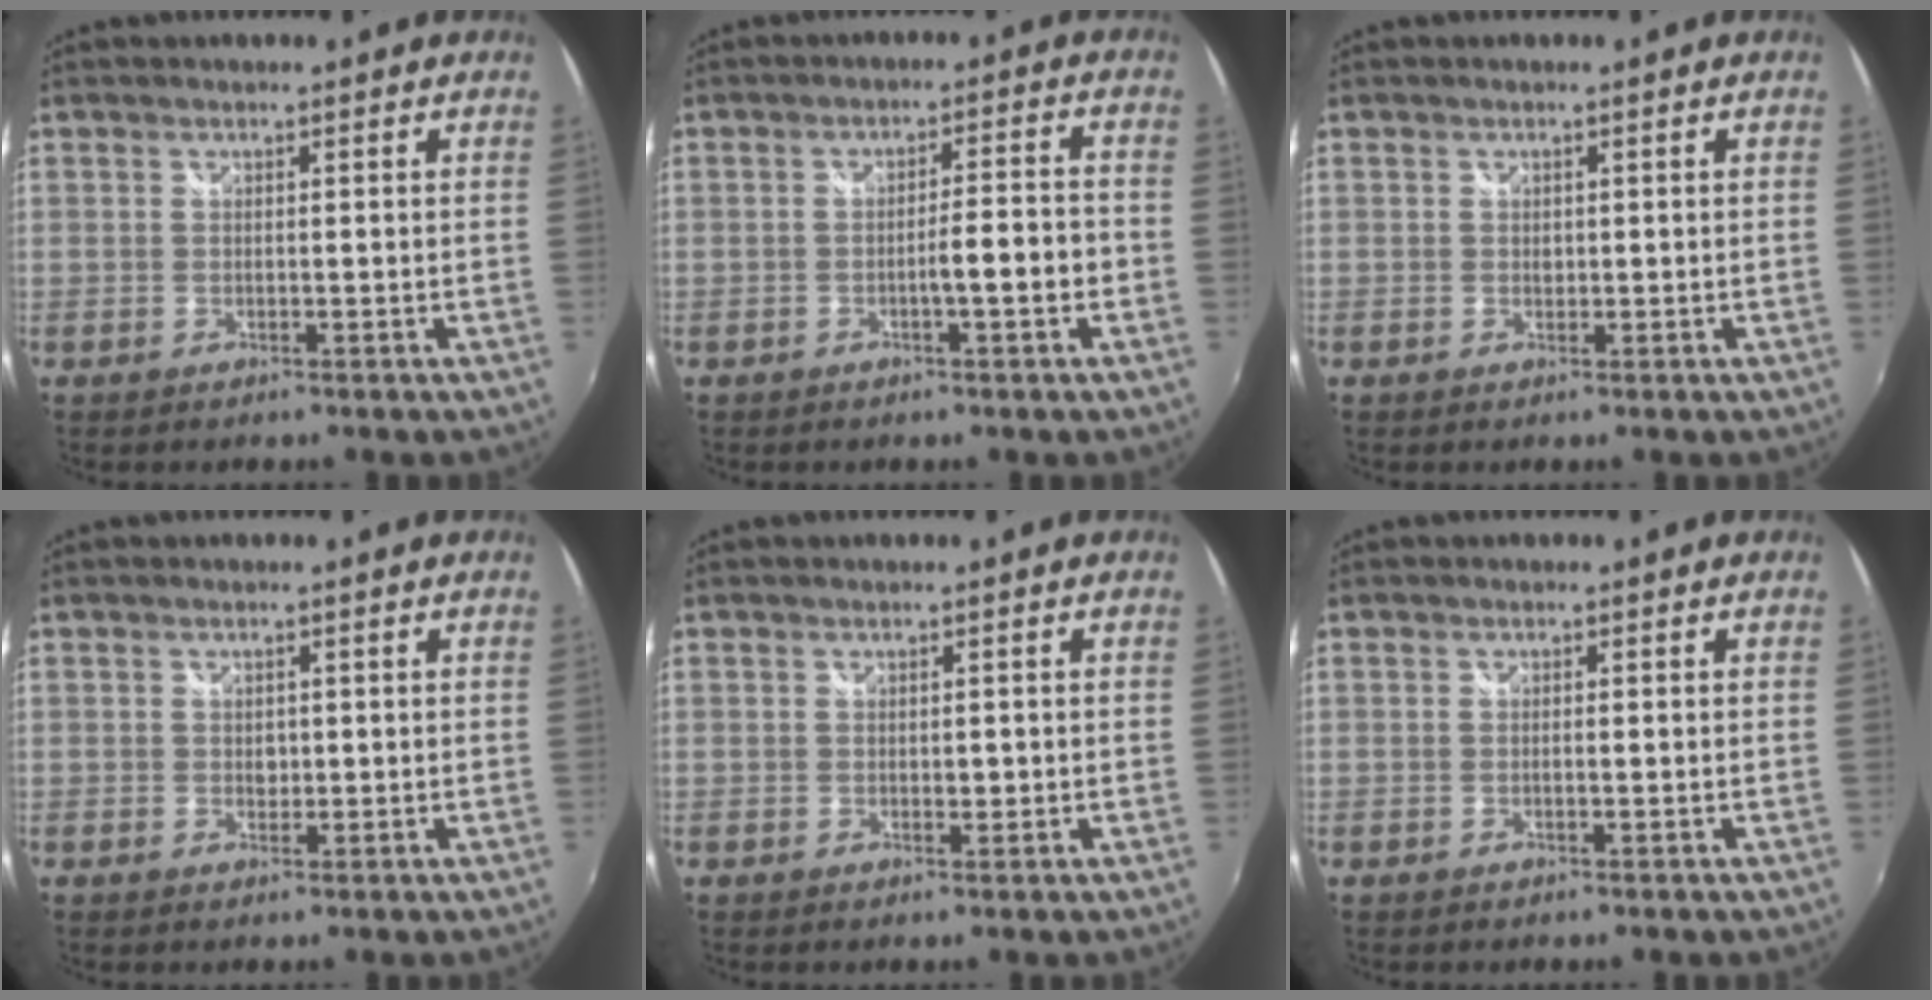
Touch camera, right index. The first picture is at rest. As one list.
[{"total": 4.9, "force": [-1.8, 0.2, 4.5], "torque": [-0.074, 0.002, -0.025]}, {"total": 0.7, "force": [0.1, 0.6, 0.3], "torque": [-0.003, -0.001, 0.002]}, {"total": 1.4, "force": [0.0, 1.2, 0.6], "torque": [-0.007, 0.000, 0.000]}, {"total": 1.1, "force": [-0.1, 0.8, 0.8], "torque": [-0.012, -0.001, 0.000]}, {"total": 0.6, "force": [-0.1, 0.1, 0.6], "torque": [-0.011, 0.000, -0.003]}]